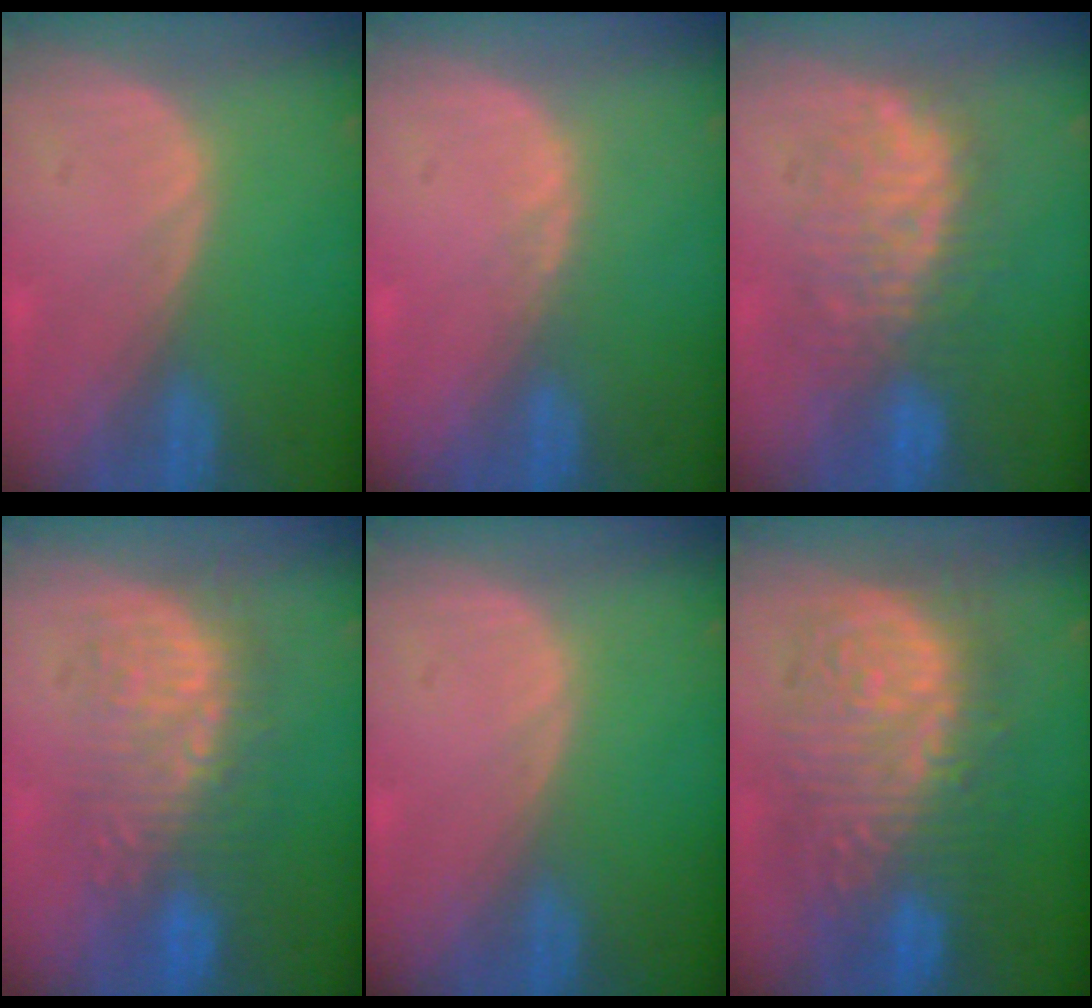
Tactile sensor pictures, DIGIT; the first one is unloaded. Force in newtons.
{"total": 0.8, "press": 0.8, "slide": 0.3}
{"total": 8.1, "press": 8.1, "slide": 0.2}
{"total": 8.9, "press": 8.7, "slide": 1.9}
{"total": 0.0}
{"total": 13.2, "press": 13.2, "slide": 1.4}